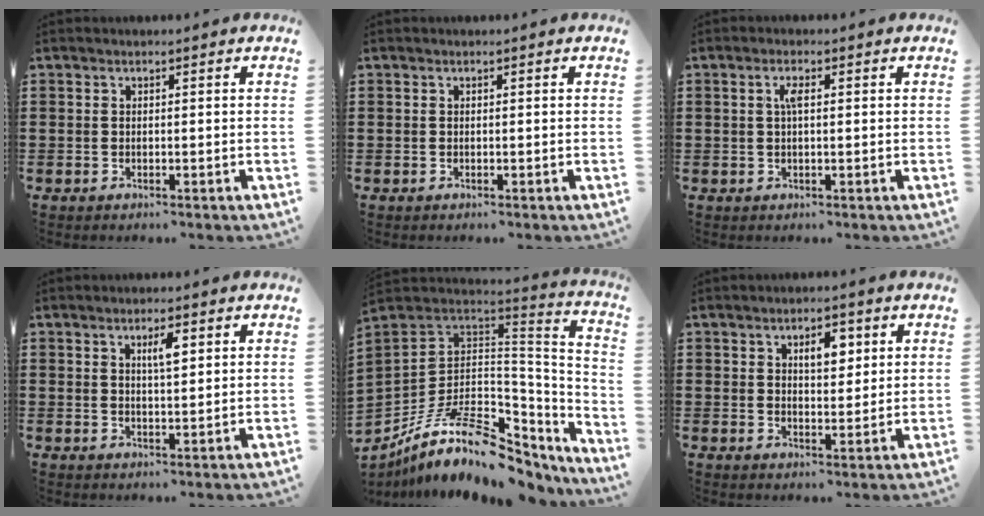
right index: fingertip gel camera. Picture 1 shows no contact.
{"total": 0.0}
{"total": 2.1, "force": [0.5, 0.6, 1.9], "torque": [-0.040, 0.004, 0.006]}
{"total": 3.1, "force": [1.2, 0.8, 2.8], "torque": [-0.050, 0.002, 0.017]}
{"total": 14.0, "force": [-6.9, 7.4, 9.6], "torque": [-0.205, 0.016, -0.115]}
{"total": 4.4, "force": [1.8, 2.3, 3.3], "torque": [-0.049, 0.002, 0.025]}